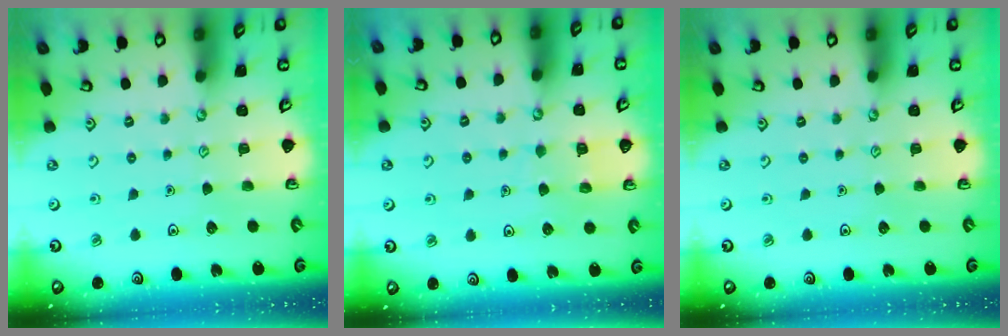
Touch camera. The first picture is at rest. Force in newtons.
{"total": 4.9, "press": 4.9, "slide": 0.4}
{"total": 0.0}